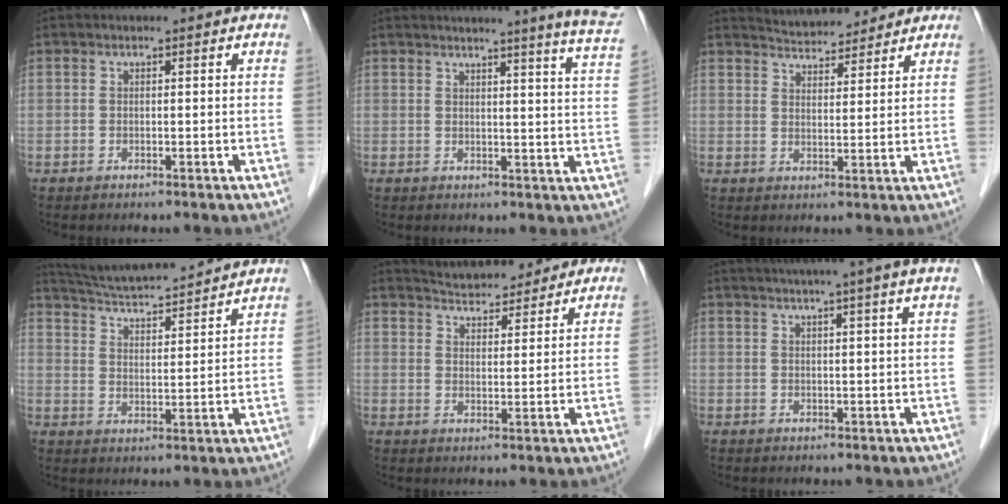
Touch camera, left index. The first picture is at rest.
{"total": 12.4, "force": [10.9, -1.3, 5.9], "torque": [-0.070, -0.057, 0.099]}
{"total": 8.1, "force": [7.7, 2.1, 1.6], "torque": [-0.023, 0.017, 0.111]}
{"total": 16.6, "force": [15.5, 1.1, 6.0], "torque": [-0.106, 0.020, 0.235]}
{"total": 9.9, "force": [9.3, 2.7, 2.3], "torque": [-0.030, 0.016, 0.133]}
{"total": 11.1, "force": [9.0, -1.8, 6.3], "torque": [-0.090, 0.011, 0.100]}